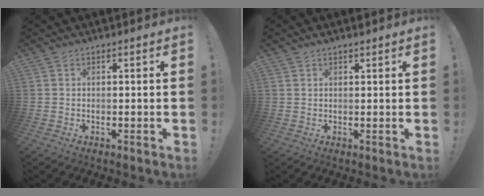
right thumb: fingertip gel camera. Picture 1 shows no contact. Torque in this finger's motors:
{"motor_torque": [0.11, 0.19, 0.11, 0.02, 0.15]}